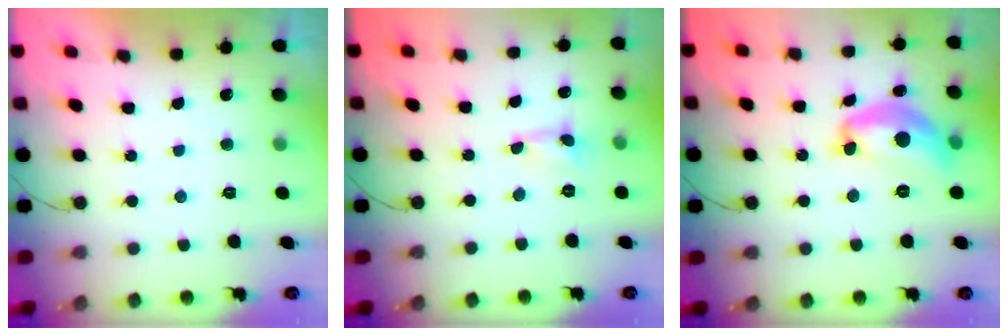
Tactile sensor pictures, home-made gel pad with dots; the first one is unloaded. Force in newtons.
{"total": 0.0}
{"total": 14.9, "press": 14.9, "slide": 0.7}